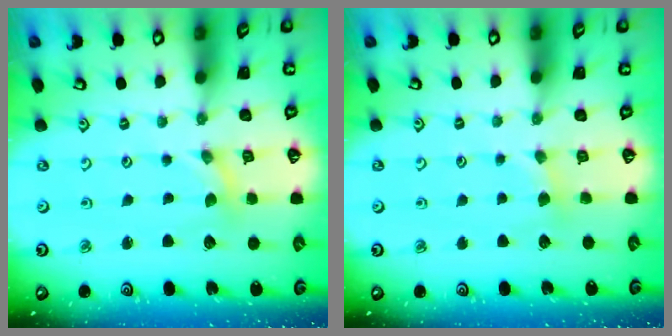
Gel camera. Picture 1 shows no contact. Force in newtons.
{"total": 2.1, "press": 2.0, "slide": 0.4}